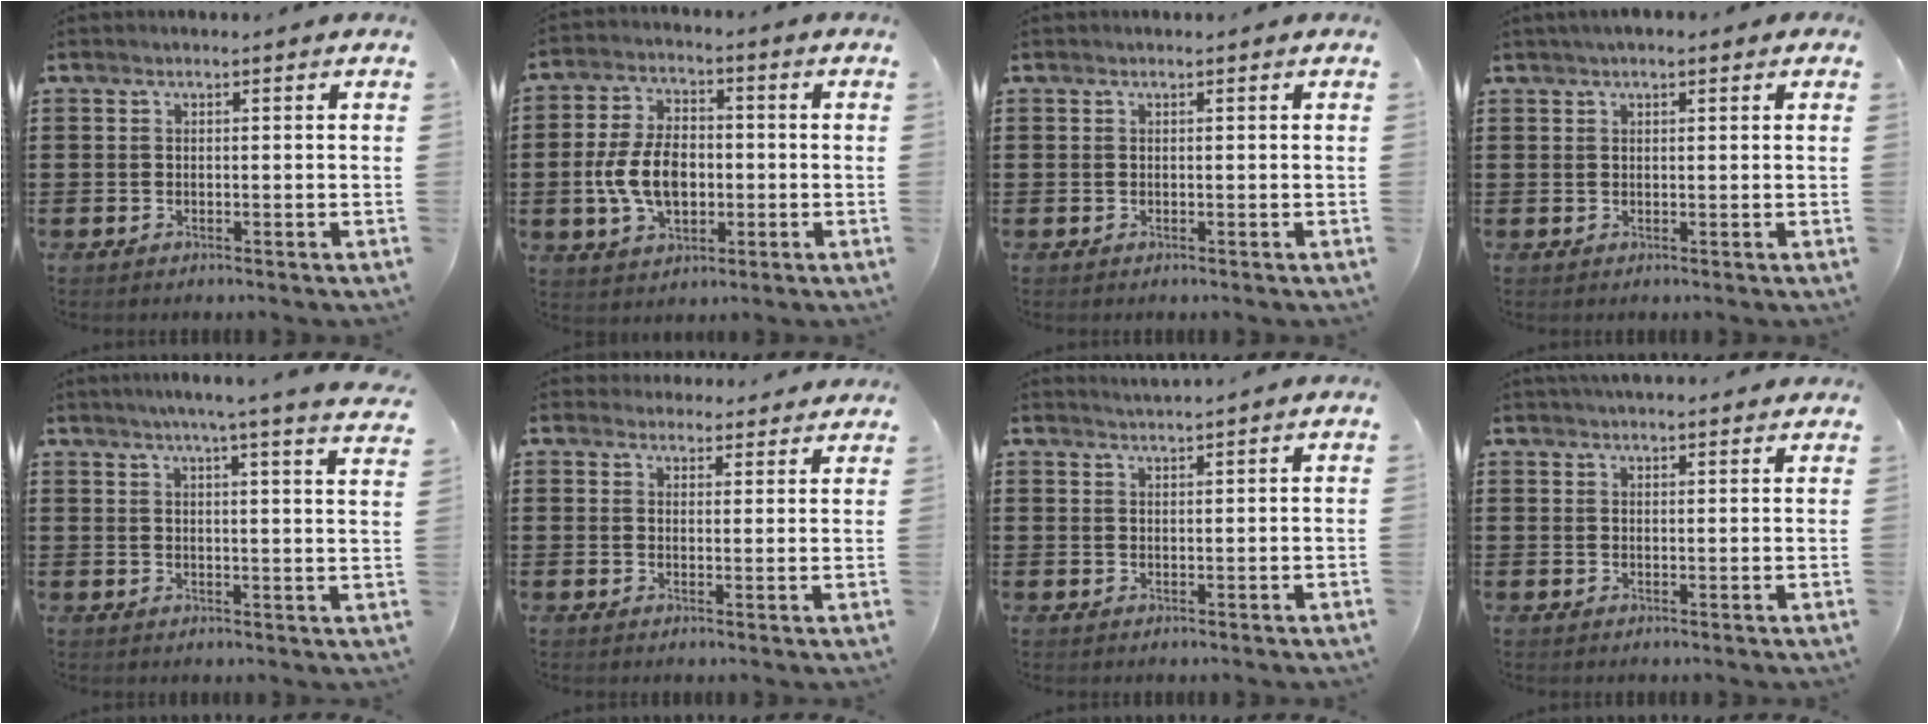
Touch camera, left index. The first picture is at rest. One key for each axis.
{"total": 9.1, "fx": -1.3, "fy": 5.6, "fz": 7.0, "tx": -0.161, "ty": 0.008, "tz": -0.029}
{"total": 0.0}
{"total": 1.7, "fx": 1.1, "fy": 0.5, "fz": 1.2, "tx": -0.023, "ty": 0.006, "tz": 0.019}
{"total": 4.5, "fx": 3.8, "fy": -1.0, "fz": 2.2, "tx": -0.048, "ty": -0.023, "tz": 0.060}
{"total": 3.3, "fx": 3.1, "fy": 1.0, "fz": 0.1, "tx": -0.012, "ty": -0.007, "tz": 0.061}
{"total": 1.6, "fx": 1.6, "fy": -0.3, "fz": 0.1, "tx": -0.004, "ty": 0.000, "tz": 0.030}
{"total": 2.3, "fx": 2.2, "fy": 0.3, "fz": 0.4, "tx": -0.013, "ty": -0.001, "tz": 0.043}